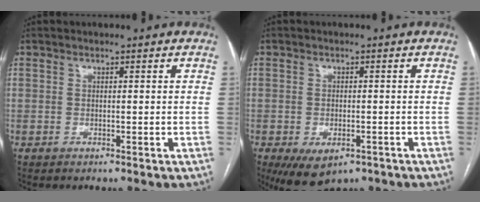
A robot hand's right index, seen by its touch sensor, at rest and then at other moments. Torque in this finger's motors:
{"motor_torque": [1.32, -0.80, 0.36, 0.07]}